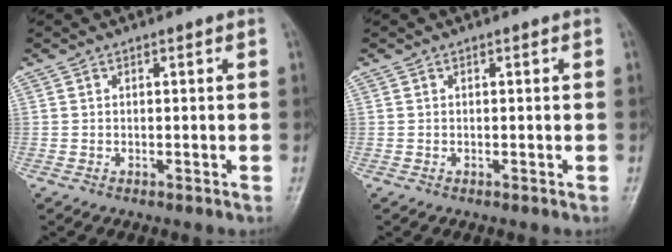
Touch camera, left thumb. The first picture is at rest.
{"total": 0.0}